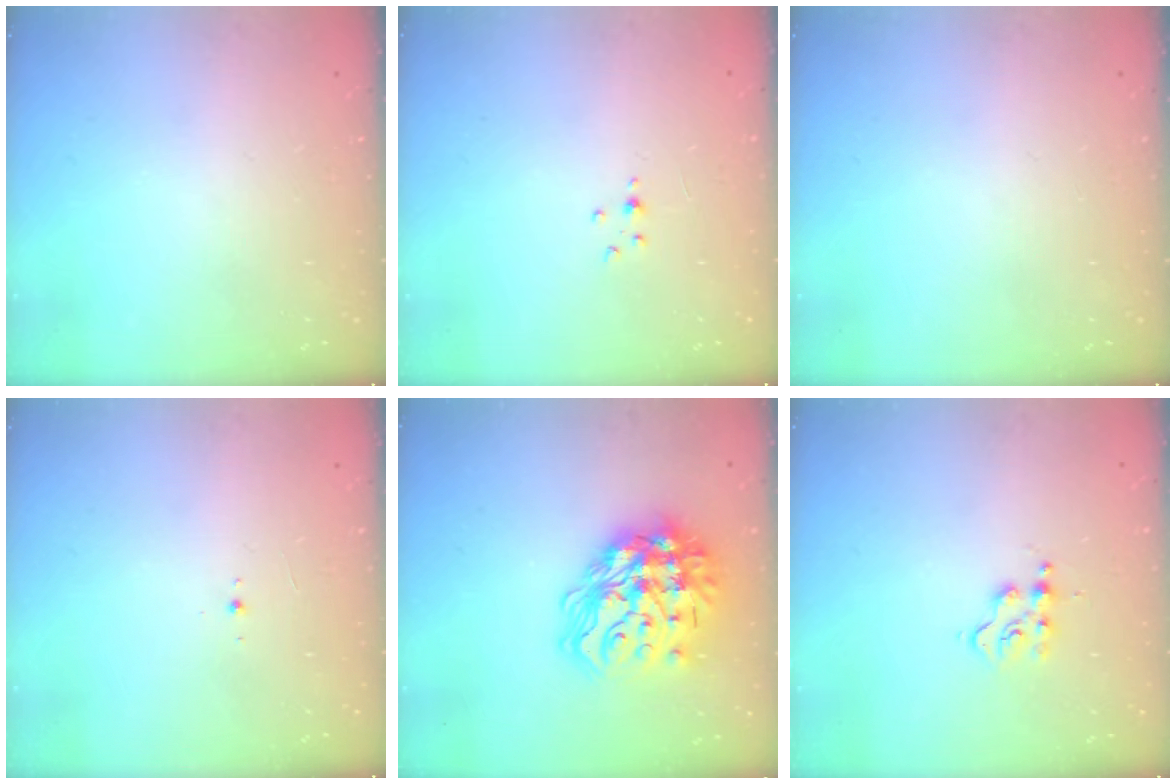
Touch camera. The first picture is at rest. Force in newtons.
{"total": 1.5, "press": 1.5, "slide": 0.2}
{"total": 0.0}
{"total": 2.7, "press": 2.5, "slide": 0.8}
{"total": 21.6, "press": 21.5, "slide": 2.0}
{"total": 3.5, "press": 3.5, "slide": 0.5}